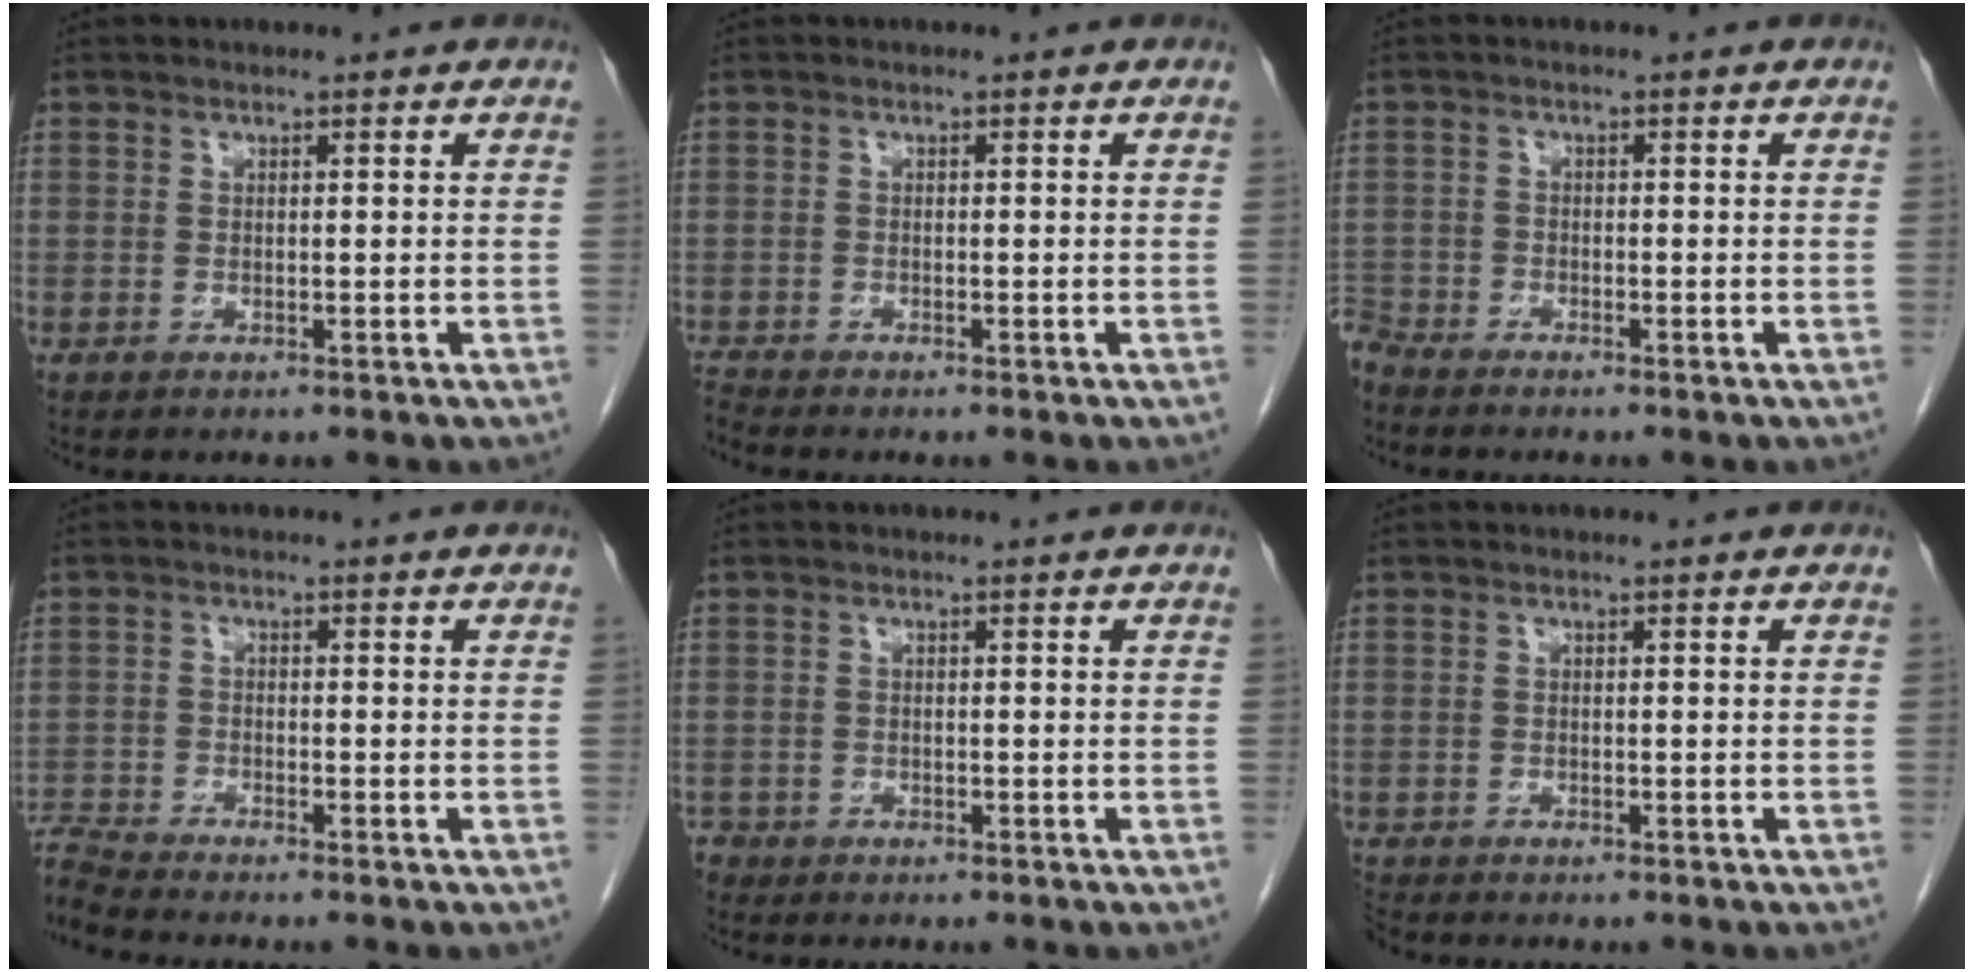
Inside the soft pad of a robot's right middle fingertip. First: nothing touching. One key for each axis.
{"total": 1.4, "fx": -1.3, "fy": -0.4, "fz": -0.1, "tx": -0.006, "ty": -0.010, "tz": -0.027}
{"total": 2.9, "fx": -2.9, "fy": 0.3, "fz": 0.1, "tx": -0.001, "ty": -0.011, "tz": -0.058}
{"total": 4.6, "fx": -4.4, "fy": -1.2, "fz": 0.3, "tx": -0.016, "ty": -0.009, "tz": -0.086}
{"total": 1.5, "fx": -1.3, "fy": 0.8, "fz": 0.0, "tx": -0.005, "ty": 0.000, "tz": -0.023}
{"total": 1.4, "fx": -1.4, "fy": 0.1, "fz": 0.0, "tx": -0.005, "ty": -0.007, "tz": -0.026}